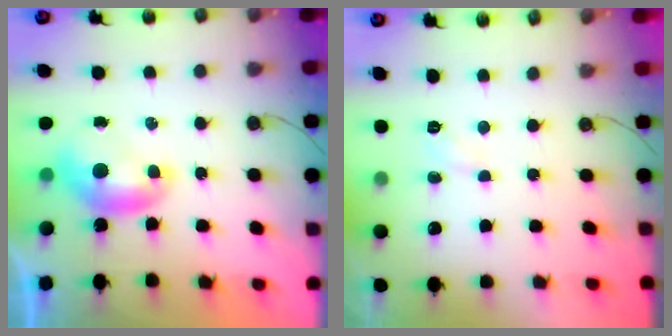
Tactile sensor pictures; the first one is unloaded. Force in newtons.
{"total": 2.4, "press": 2.3, "slide": 0.4}